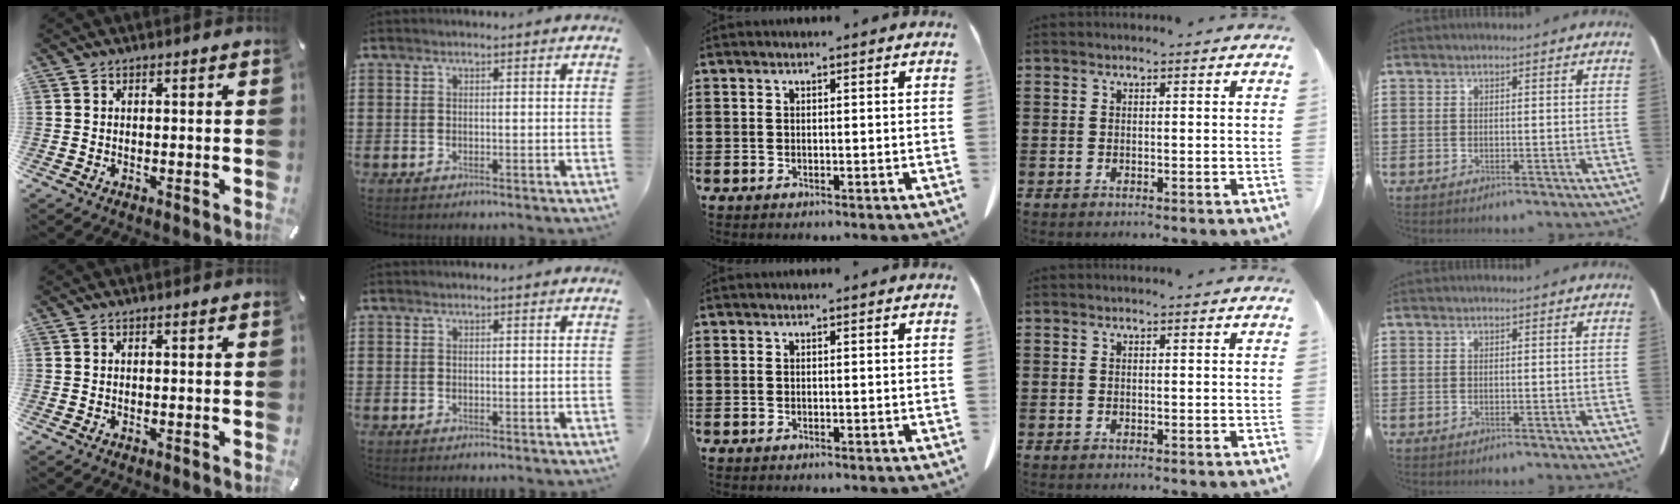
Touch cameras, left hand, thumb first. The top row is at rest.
{}